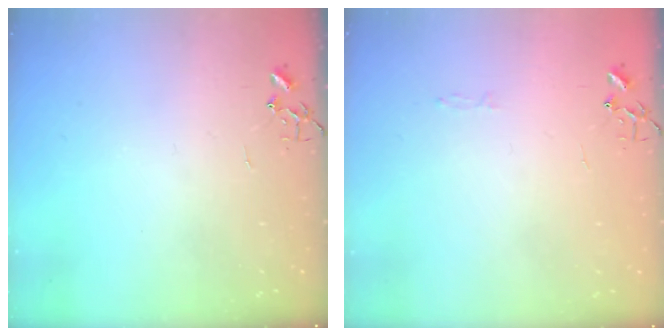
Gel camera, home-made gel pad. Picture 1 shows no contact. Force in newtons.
{"total": 2.8, "press": 2.8, "slide": 0.4}